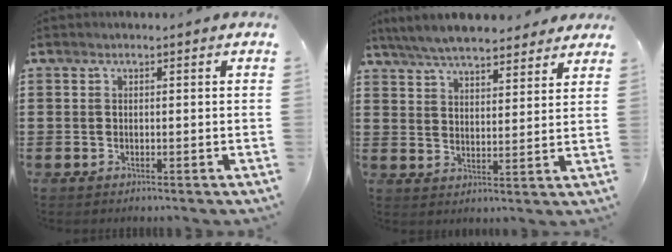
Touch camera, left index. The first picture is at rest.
{"total": 6.7, "force": [6.2, 1.2, 2.0], "torque": [-0.062, -0.015, 0.114]}